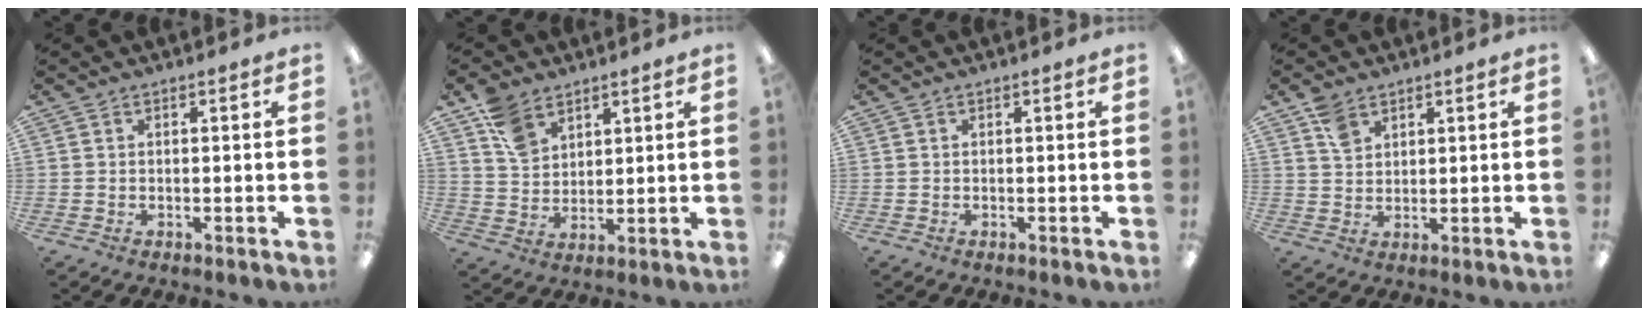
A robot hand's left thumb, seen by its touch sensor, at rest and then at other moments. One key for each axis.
{"total": 8.6, "fx": 5.6, "fy": 5.6, "fz": 3.5, "tx": -0.072, "ty": -0.012, "tz": 0.108}
{"total": 0.0}
{"total": 4.7, "fx": 3.2, "fy": 2.9, "fz": 1.9, "tx": -0.038, "ty": -0.004, "tz": 0.062}